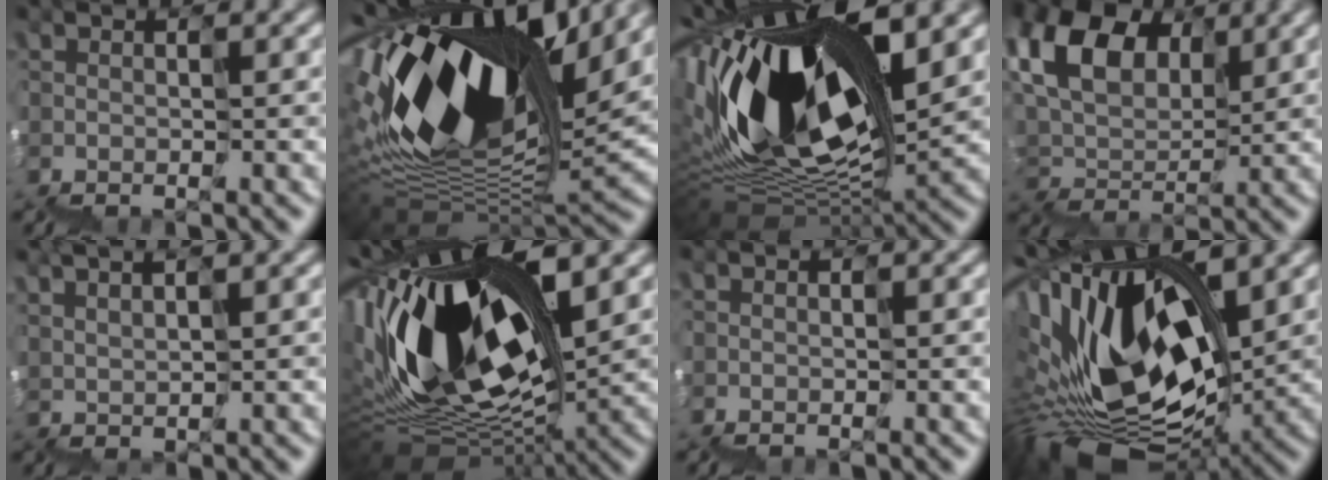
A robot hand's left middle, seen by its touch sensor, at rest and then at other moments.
{"total": 15.0, "force": [3.7, 7.5, 12.4], "torque": [-0.233, 0.028, 0.056]}
{"total": 13.7, "force": [4.0, 6.4, 11.4], "torque": [-0.248, 0.015, 0.070]}
{"total": 7.4, "force": [4.5, 4.6, 3.7], "torque": [-0.094, 0.035, 0.071]}
{"total": 2.2, "force": [1.9, 0.3, 1.1], "torque": [-0.013, 0.026, 0.035]}
{"total": 13.9, "force": [2.6, 6.3, 12.1], "torque": [-0.258, 0.026, 0.043]}
{"total": 0.0}
{"total": 14.3, "force": [2.5, 7.4, 12.0], "torque": [-0.243, 0.024, 0.048]}